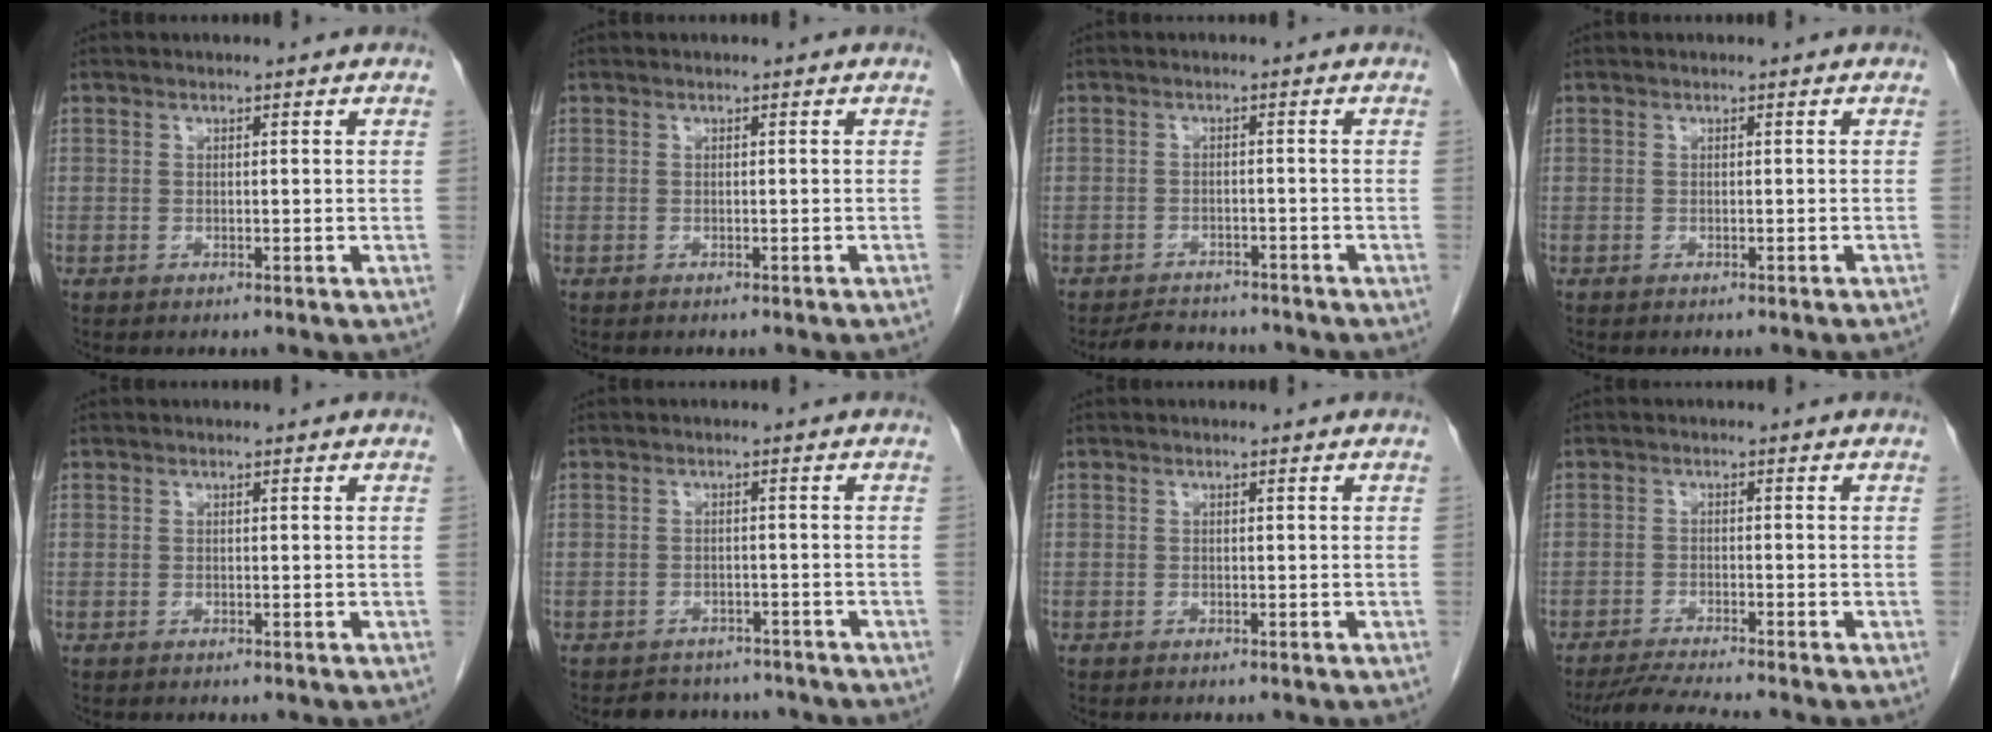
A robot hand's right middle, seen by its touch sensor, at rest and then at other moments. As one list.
[{"total": 0.8, "force": [-0.7, -0.1, 0.4], "torque": [-0.003, 0.001, -0.007]}, {"total": 5.3, "force": [-5.0, 1.5, 1.0], "torque": [-0.017, -0.007, -0.073]}, {"total": 1.1, "force": [-1.0, -0.2, 0.5], "torque": [-0.005, 0.002, -0.012]}, {"total": 0.0}, {"total": 5.6, "force": [-5.1, 2.4, 0.3], "torque": [0.000, 0.007, -0.061]}, {"total": 0.0}, {"total": 5.4, "force": [-4.8, -1.3, 2.1], "torque": [-0.041, -0.025, -0.085]}]